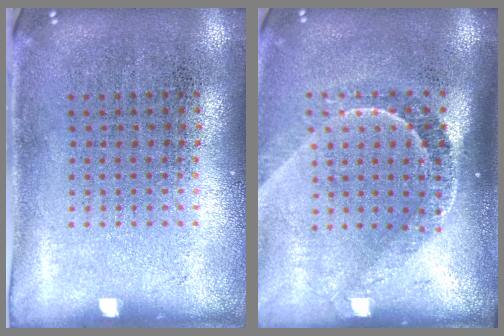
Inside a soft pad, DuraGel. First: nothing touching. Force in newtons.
{"total": 2.2, "press": 1.5, "slide": 1.6}